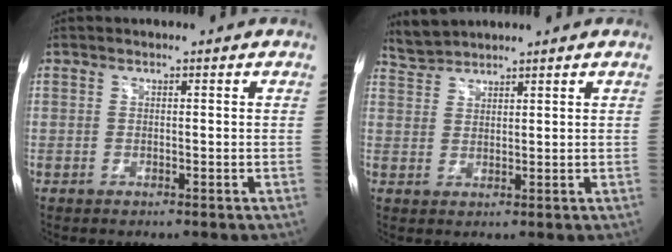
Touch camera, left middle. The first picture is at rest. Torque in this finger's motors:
{"motor_torque": [0.15, -0.10, 0.07, 0.01]}